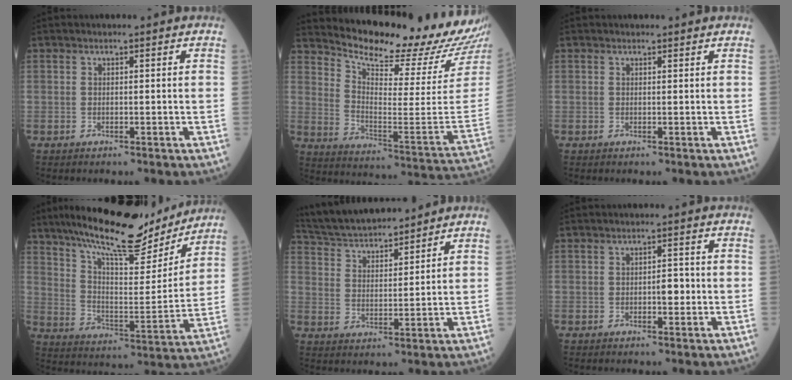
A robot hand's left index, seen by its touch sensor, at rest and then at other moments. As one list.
[{"total": 23.1, "force": [21.4, 1.2, 8.4], "torque": [-0.147, -0.114, 0.288]}, {"total": 0.7, "force": [0.7, 0.2, 0.1], "torque": [-0.008, 0.001, 0.007]}, {"total": 21.0, "force": [17.5, 4.5, 10.6], "torque": [-0.180, -0.001, 0.273]}, {"total": 13.7, "force": [12.8, 2.2, 4.5], "torque": [-0.090, 0.026, 0.228]}, {"total": 2.2, "force": [-0.7, 0.9, 1.9], "torque": [-0.025, 0.000, -0.011]}]